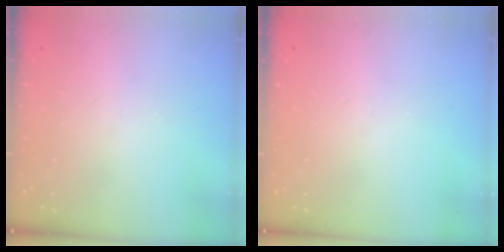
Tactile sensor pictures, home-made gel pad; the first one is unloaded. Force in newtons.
{"total": 0.0}